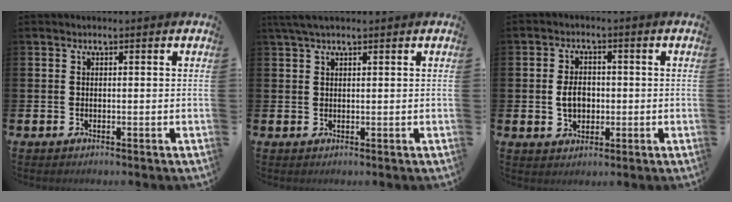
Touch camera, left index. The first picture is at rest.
{"total": 2.2, "force": [1.6, 0.4, 1.5], "torque": [-0.035, 0.006, 0.030]}
{"total": 3.8, "force": [-0.3, 2.8, 2.6], "torque": [-0.030, 0.001, -0.013]}